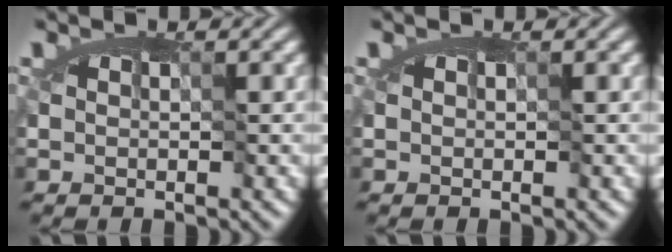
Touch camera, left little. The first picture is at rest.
{"total": 0.0}